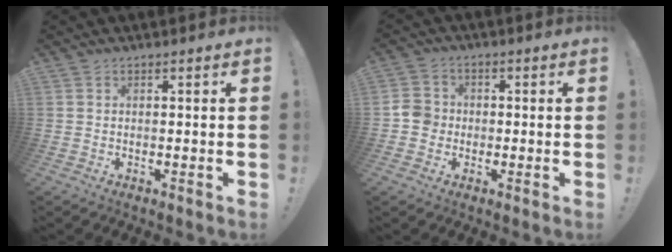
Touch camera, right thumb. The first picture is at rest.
{"total": 6.0, "force": [-1.3, 5.5, 1.8], "torque": [-0.033, 0.015, -0.025]}